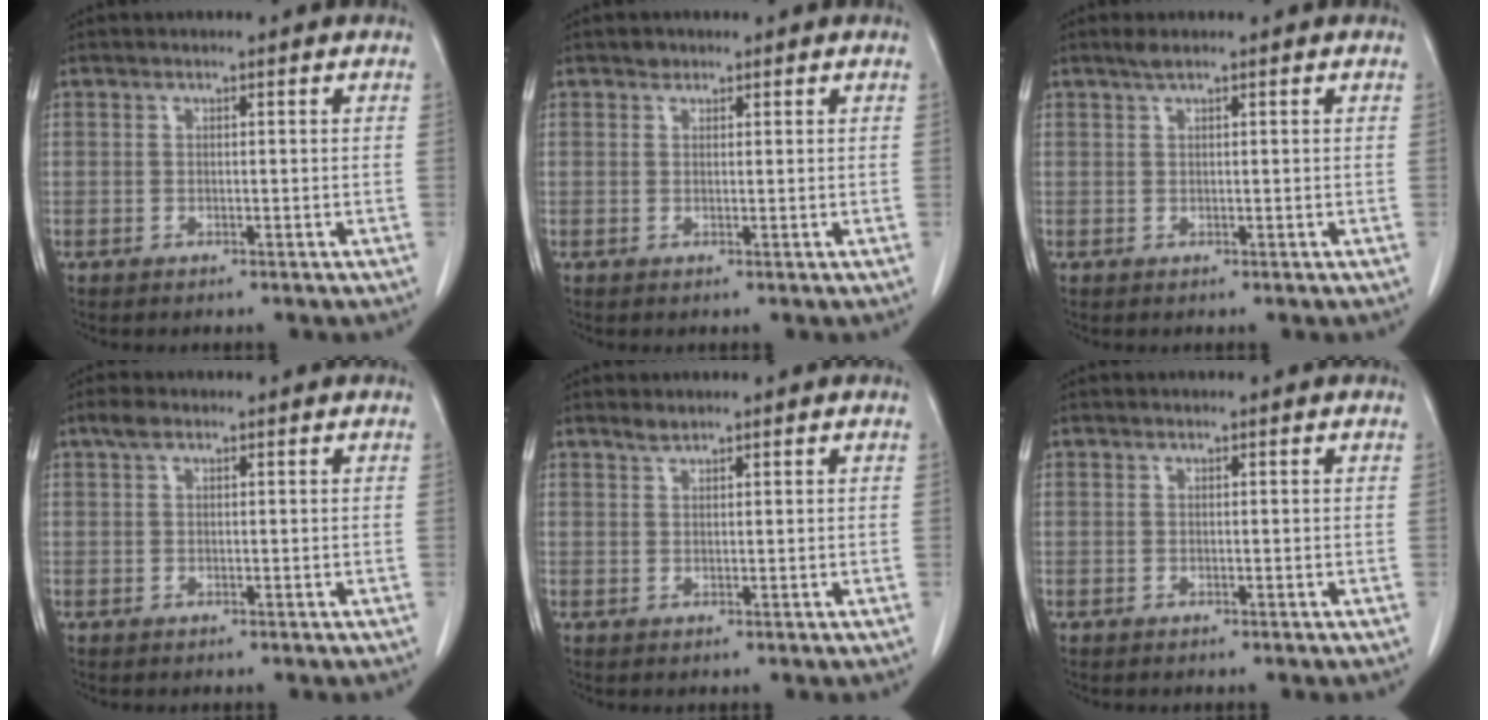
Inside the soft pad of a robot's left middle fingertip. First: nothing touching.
{"total": 0.9, "force": [0.6, 0.6, 0.1], "torque": [0.001, -0.001, 0.007]}
{"total": 1.1, "force": [0.8, -0.1, 0.8], "torque": [-0.018, 0.006, 0.019]}
{"total": 1.6, "force": [1.0, 0.8, 1.0], "torque": [-0.025, 0.016, 0.019]}
{"total": 1.1, "force": [1.0, 0.2, 0.3], "torque": [-0.009, 0.000, 0.021]}
{"total": 0.0}